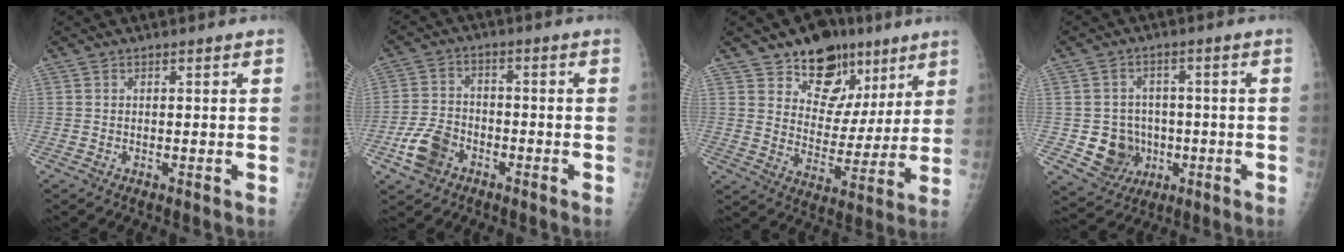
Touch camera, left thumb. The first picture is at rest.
{"total": 7.7, "force": [-3.8, 5.4, 3.9], "torque": [-0.073, 0.019, -0.070]}
{"total": 15.4, "force": [9.5, 10.2, 6.4], "torque": [-0.036, -0.038, 0.150]}
{"total": 8.7, "force": [-1.7, 8.0, 3.0], "torque": [-0.015, 0.010, -0.017]}